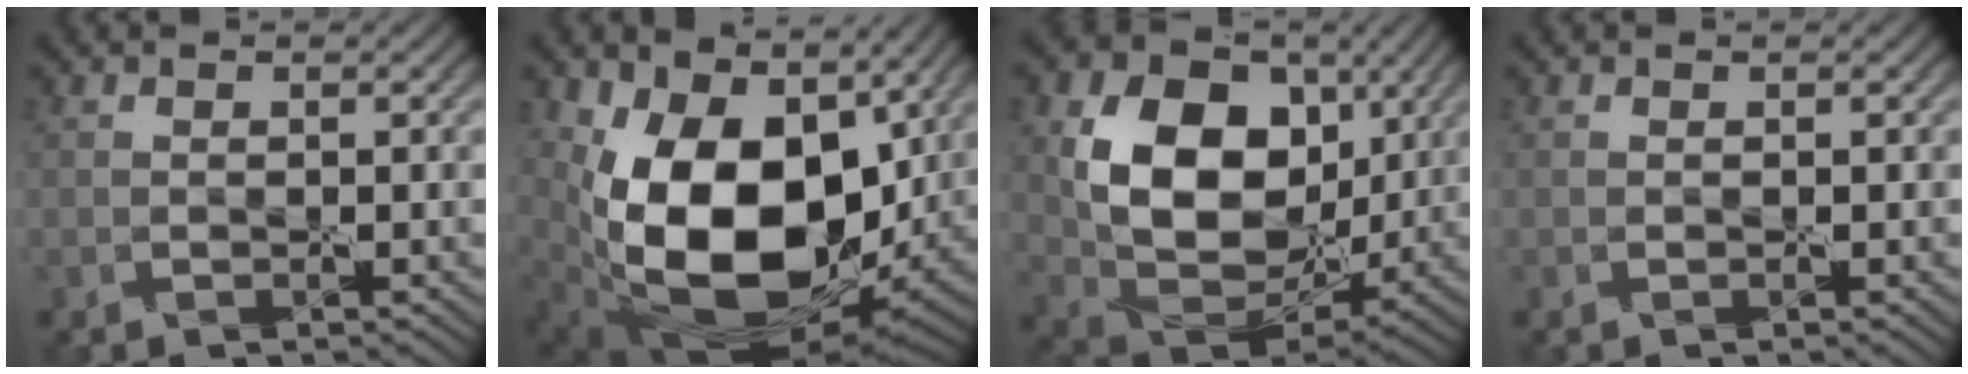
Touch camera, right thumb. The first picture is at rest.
{"total": 17.4, "force": [1.2, 11.7, 12.9], "torque": [-0.249, -0.046, 0.030]}
{"total": 14.3, "force": [3.1, 10.4, 9.3], "torque": [-0.183, -0.009, 0.056]}
{"total": 0.0}